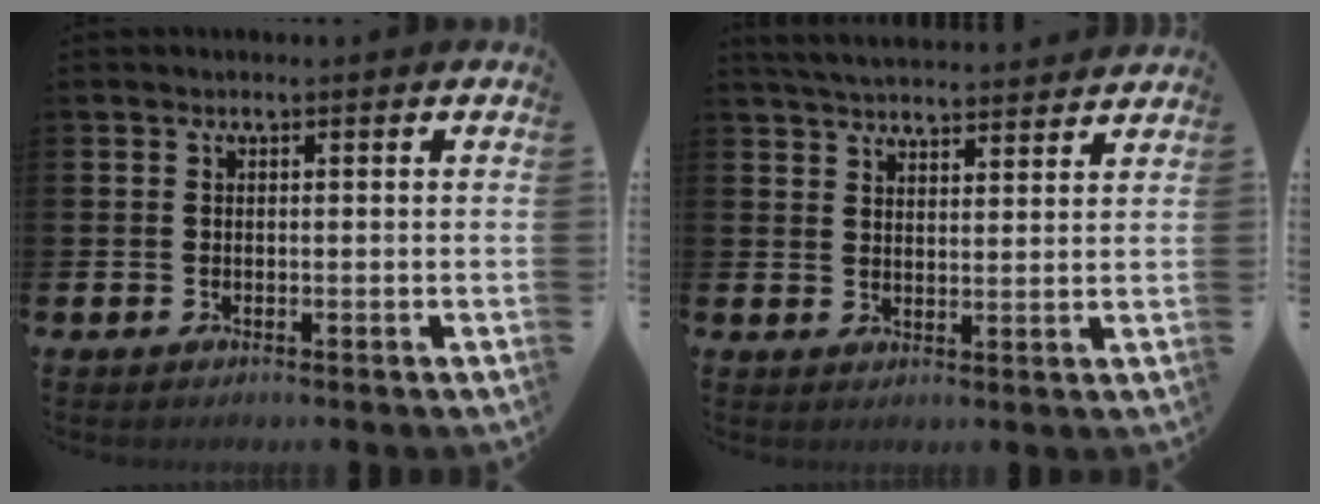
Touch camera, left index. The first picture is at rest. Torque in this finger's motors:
{"motor_torque": [1.02, -1.12, 0.36, 0.14]}